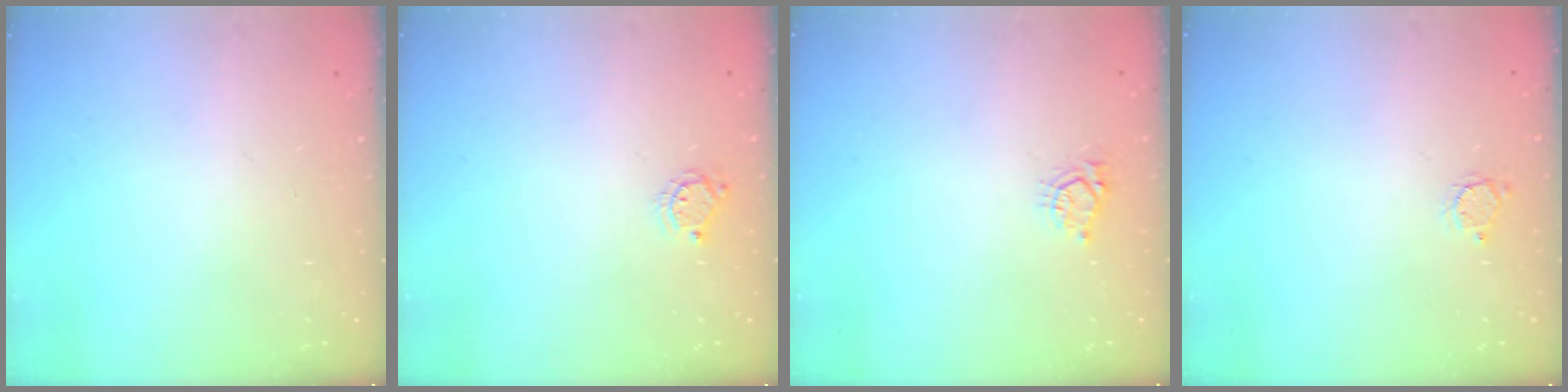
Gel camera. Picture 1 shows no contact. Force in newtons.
{"total": 3.8, "press": 3.8, "slide": 0.4}
{"total": 5.2, "press": 5.1, "slide": 0.6}
{"total": 2.6, "press": 2.6, "slide": 0.2}